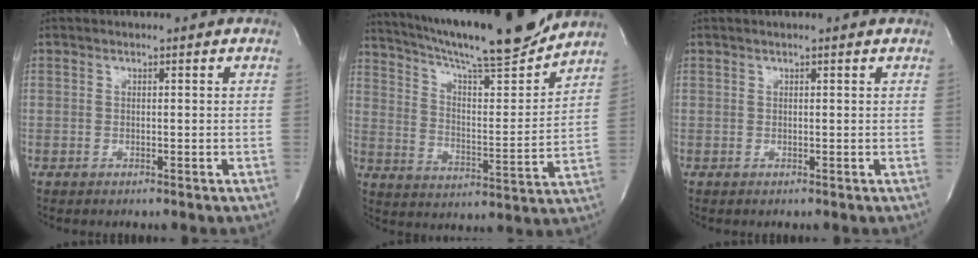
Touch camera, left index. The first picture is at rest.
{"total": 20.3, "force": [17.9, 1.1, 9.6], "torque": [-0.165, -0.020, 0.268]}
{"total": 1.6, "force": [1.4, 0.0, 0.8], "torque": [-0.013, 0.009, 0.014]}